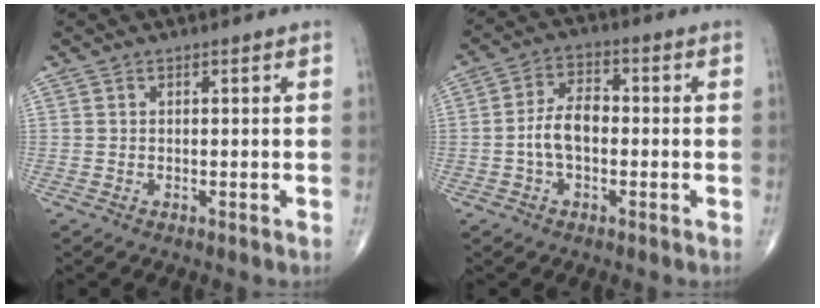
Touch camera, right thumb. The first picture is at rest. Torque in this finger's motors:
{"motor_torque": [1.13, 0.97, 0.72, -0.13, 0.06]}